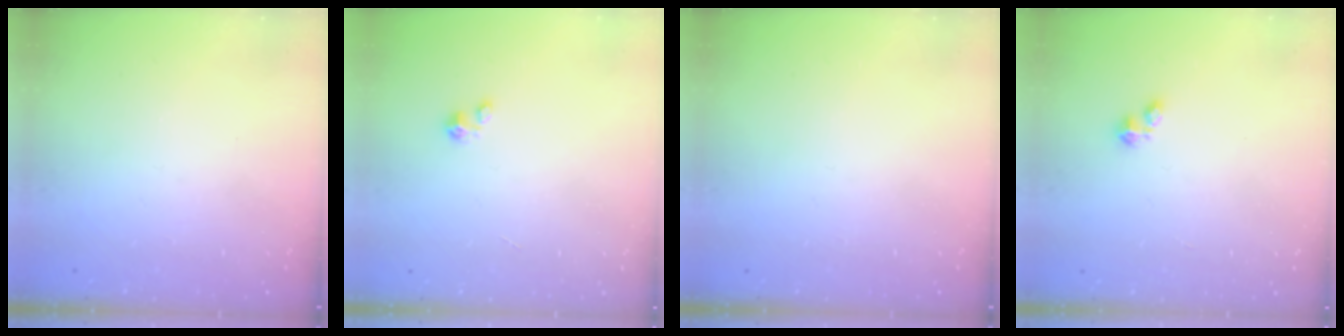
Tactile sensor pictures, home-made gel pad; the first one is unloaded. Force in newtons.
{"total": 1.2, "press": 1.1, "slide": 0.1}
{"total": 0.0}
{"total": 1.1, "press": 1.1, "slide": 0.3}